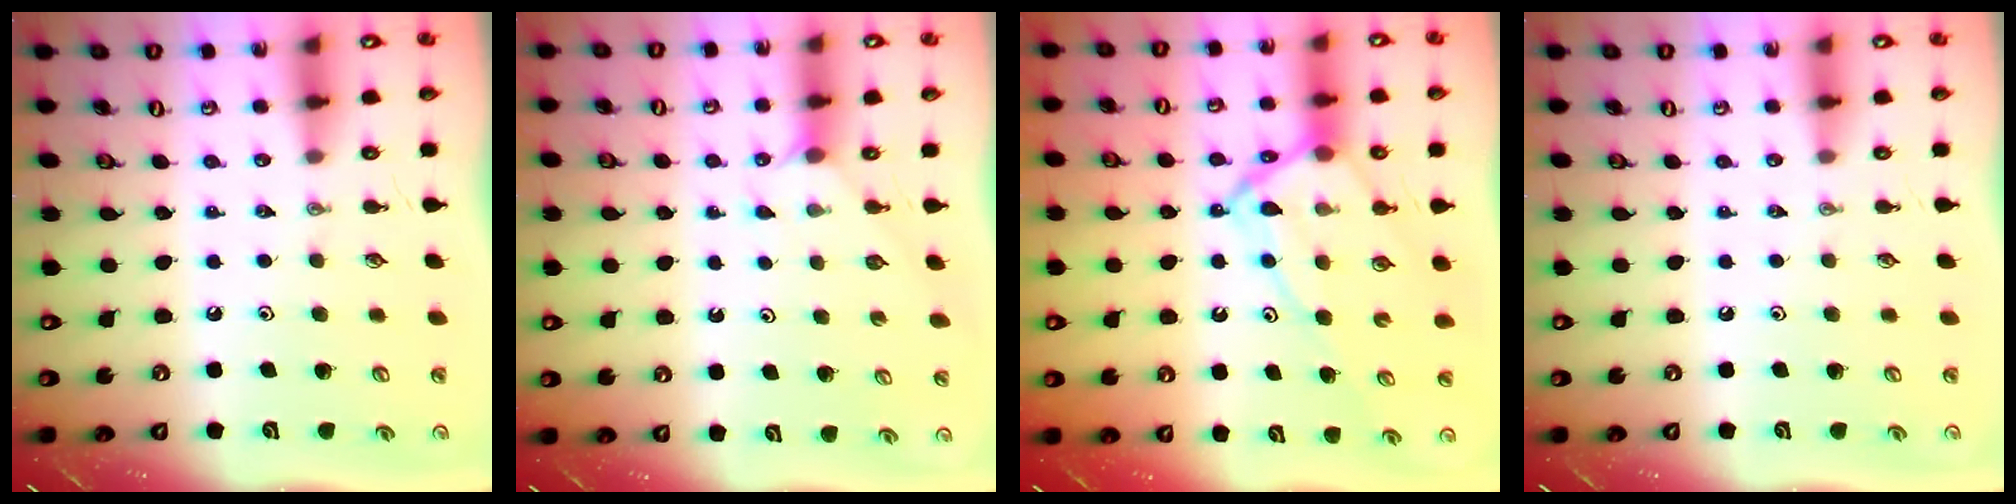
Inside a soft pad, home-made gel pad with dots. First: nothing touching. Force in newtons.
{"total": 3.7, "press": 3.7, "slide": 0.4}
{"total": 12.4, "press": 12.3, "slide": 1.4}
{"total": 0.0}